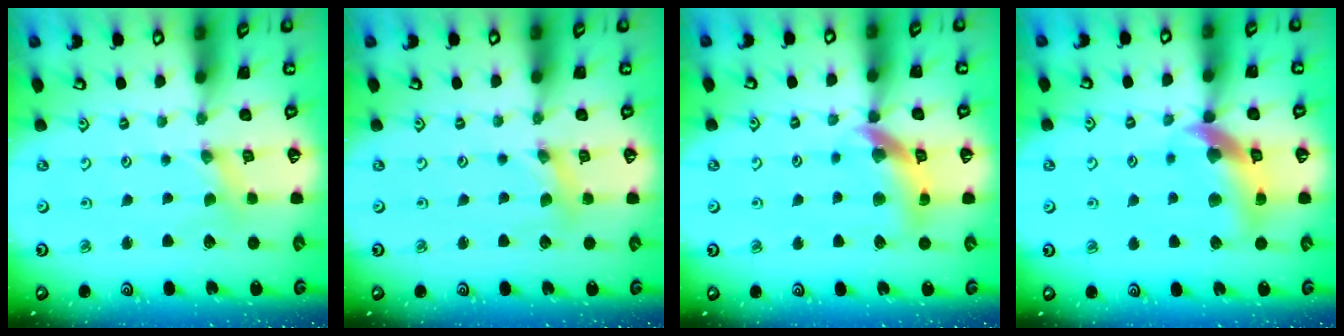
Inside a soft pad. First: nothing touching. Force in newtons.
{"total": 2.1, "press": 2.1, "slide": 0.3}
{"total": 12.5, "press": 12.4, "slide": 1.6}
{"total": 13.9, "press": 13.8, "slide": 1.9}